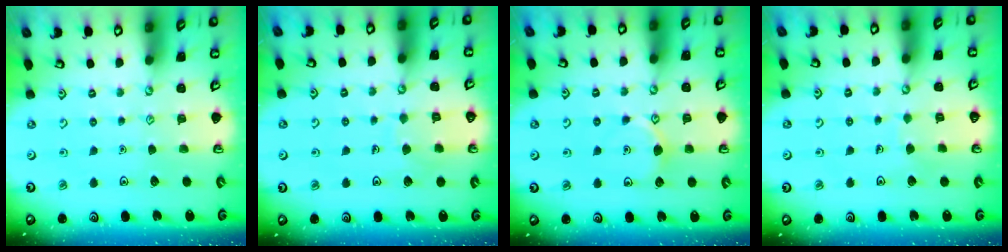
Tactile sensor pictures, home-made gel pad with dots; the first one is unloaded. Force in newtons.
{"total": 5.8, "press": 5.8, "slide": 0.4}
{"total": 5.1, "press": 5.1, "slide": 0.8}
{"total": 3.6, "press": 3.6, "slide": 0.2}